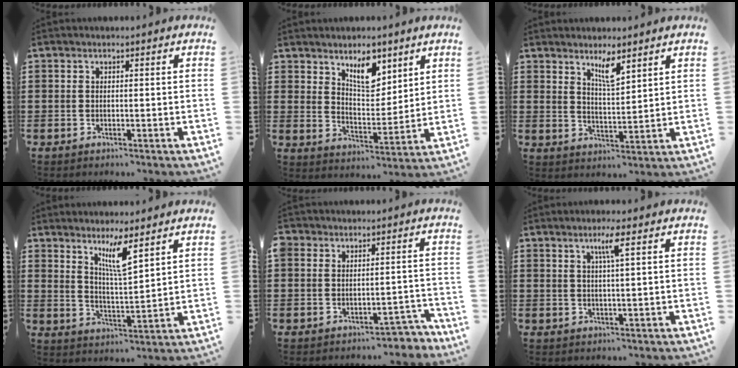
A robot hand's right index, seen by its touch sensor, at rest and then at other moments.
{"total": 7.2, "force": [4.8, 3.4, 4.1], "torque": [-0.063, -0.015, 0.081]}
{"total": 4.5, "force": [3.3, 0.9, 3.0], "torque": [-0.058, -0.001, 0.056]}
{"total": 5.8, "force": [3.8, 0.6, 4.3], "torque": [-0.080, -0.007, 0.062]}
{"total": 3.3, "force": [-2.9, 1.4, 0.4], "torque": [-0.012, 0.006, -0.063]}
{"total": 3.4, "force": [1.5, -0.2, 3.0], "torque": [-0.063, -0.002, 0.022]}